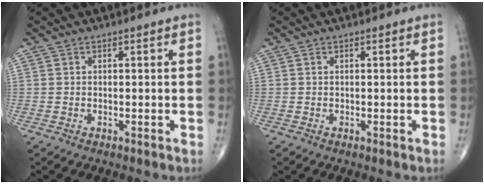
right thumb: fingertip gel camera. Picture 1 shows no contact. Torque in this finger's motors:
{"motor_torque": [-0.01, 0.21, -0.10, -0.27, -0.02]}